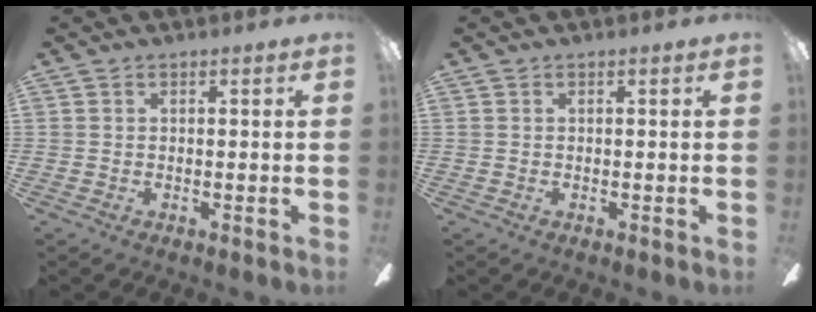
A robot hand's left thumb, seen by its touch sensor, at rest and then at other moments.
{"total": 0.0}